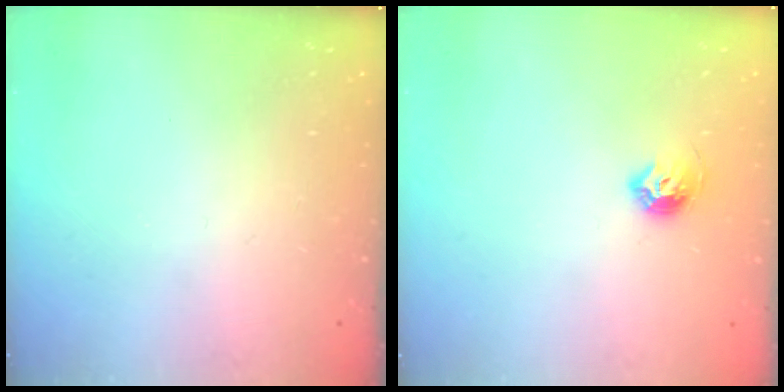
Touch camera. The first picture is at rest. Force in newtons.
{"total": 7.6, "press": 7.5, "slide": 1.1}